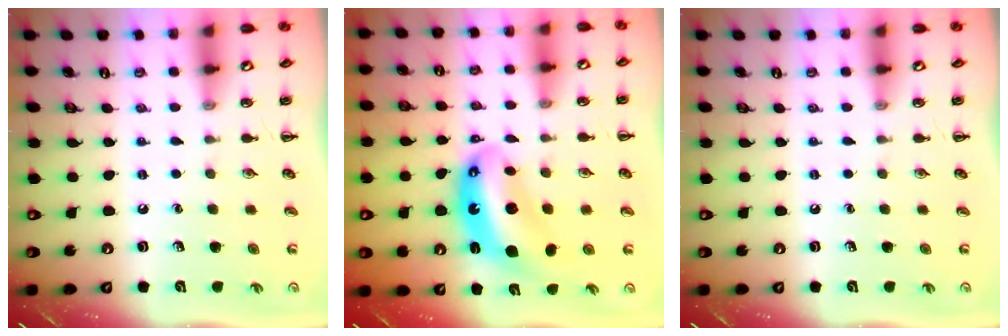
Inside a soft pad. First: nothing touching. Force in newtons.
{"total": 9.8, "press": 9.5, "slide": 2.6}
{"total": 0.0}